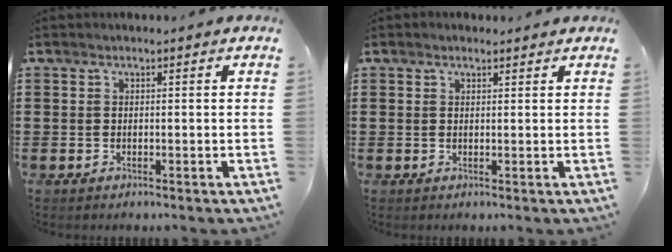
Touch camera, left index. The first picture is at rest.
{"total": 1.0, "force": [0.9, 0.3, 0.2], "torque": [-0.006, 0.002, 0.018]}